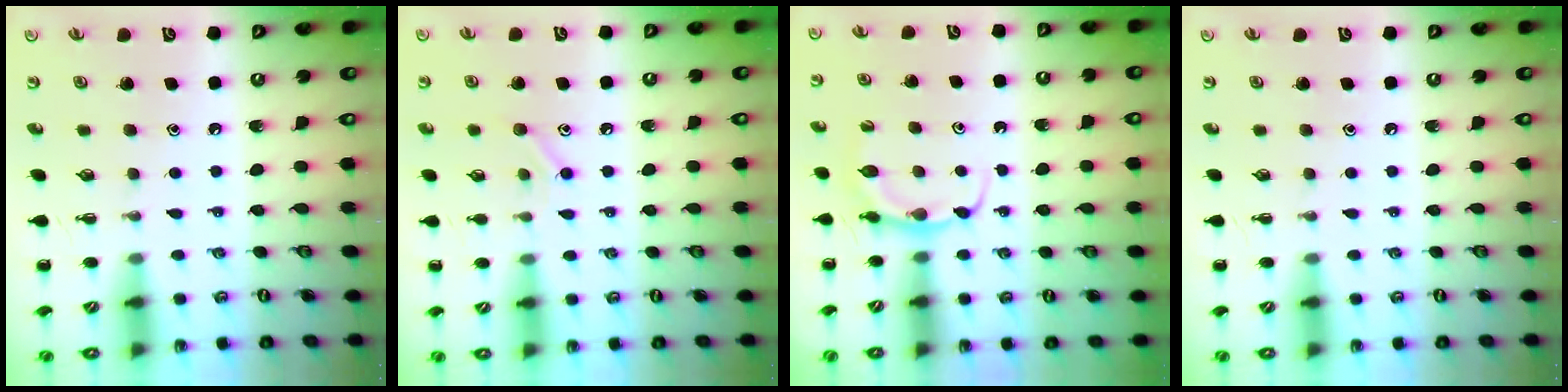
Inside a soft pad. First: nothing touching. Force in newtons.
{"total": 7.9, "press": 7.8, "slide": 1.6}
{"total": 5.4, "press": 5.4, "slide": 0.4}
{"total": 0.0}